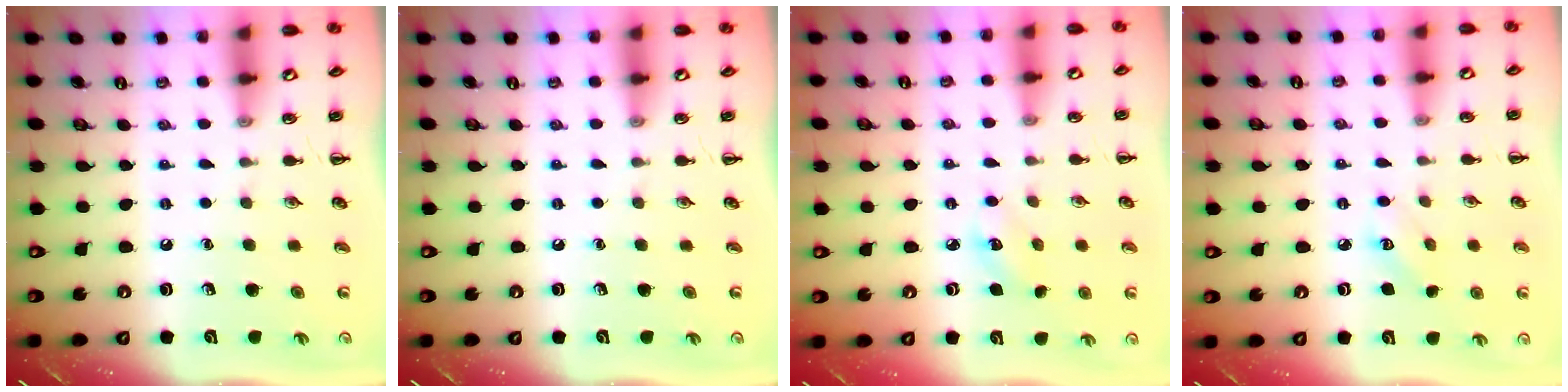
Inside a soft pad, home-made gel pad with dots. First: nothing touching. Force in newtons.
{"total": 0.0}
{"total": 3.5, "press": 3.5, "slide": 0.8}
{"total": 3.3, "press": 3.2, "slide": 0.9}